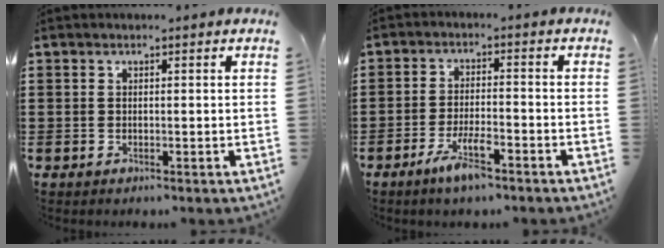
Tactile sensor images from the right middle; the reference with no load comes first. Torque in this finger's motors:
{"motor_torque": [2.14, -0.01, 0.69, 0.21]}